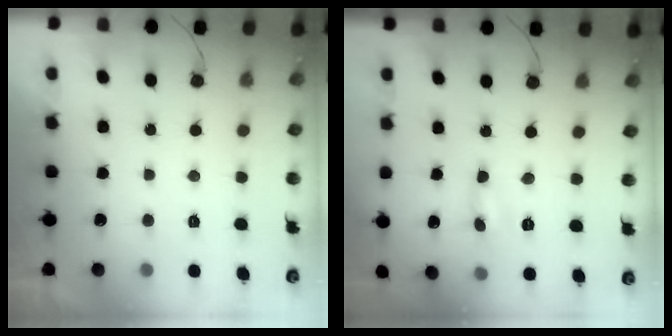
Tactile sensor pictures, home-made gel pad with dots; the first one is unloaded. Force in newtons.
{"total": 0.0}